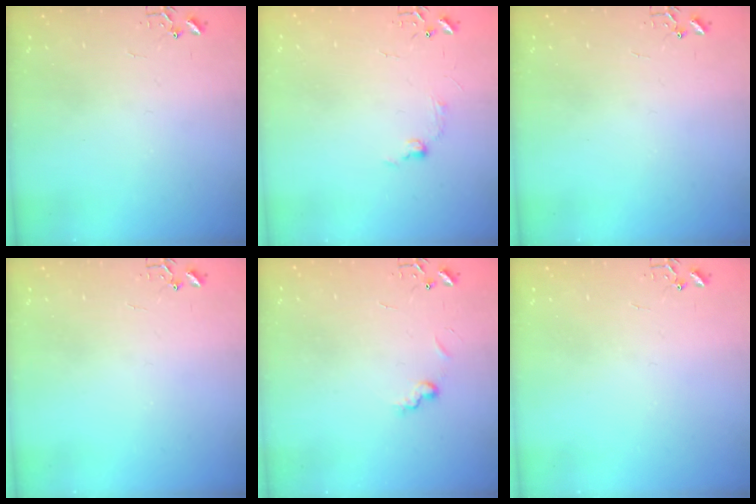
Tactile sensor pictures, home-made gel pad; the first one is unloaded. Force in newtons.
{"total": 6.4, "press": 6.3, "slide": 0.9}
{"total": 0.0}
{"total": 0.0}
{"total": 6.9, "press": 6.9, "slide": 0.7}
{"total": 0.0}